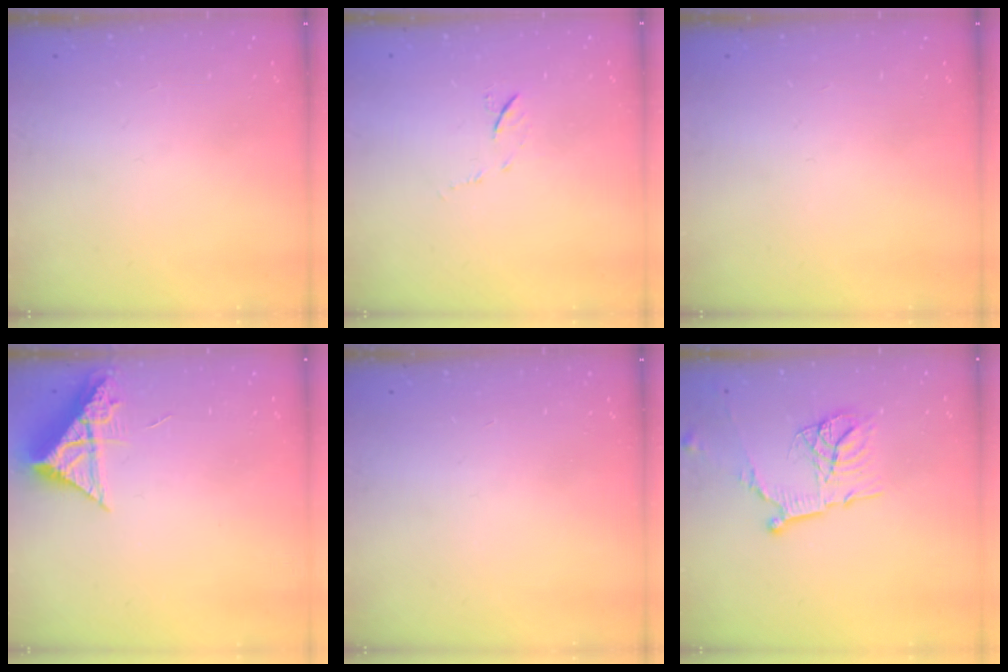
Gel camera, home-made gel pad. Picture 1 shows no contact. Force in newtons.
{"total": 6.1, "press": 6.0, "slide": 0.9}
{"total": 0.0}
{"total": 8.4, "press": 8.4, "slide": 0.8}
{"total": 0.0}
{"total": 14.7, "press": 14.7, "slide": 1.6}